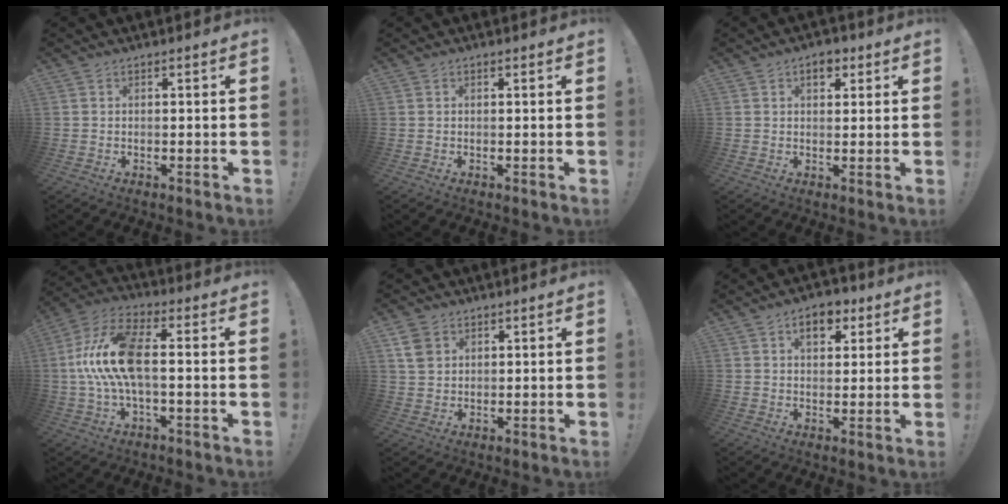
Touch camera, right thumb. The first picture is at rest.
{"total": 0.0}
{"total": 4.6, "force": [2.1, 3.0, 2.7], "torque": [-0.022, -0.005, 0.033]}
{"total": 14.9, "force": [0.1, 6.2, 13.6], "torque": [-0.275, -0.001, -0.002]}
{"total": 5.6, "force": [2.6, 4.3, 2.5], "torque": [-0.035, -0.002, 0.052]}
{"total": 7.5, "force": [3.4, 5.0, 4.5], "torque": [-0.055, -0.003, 0.059]}